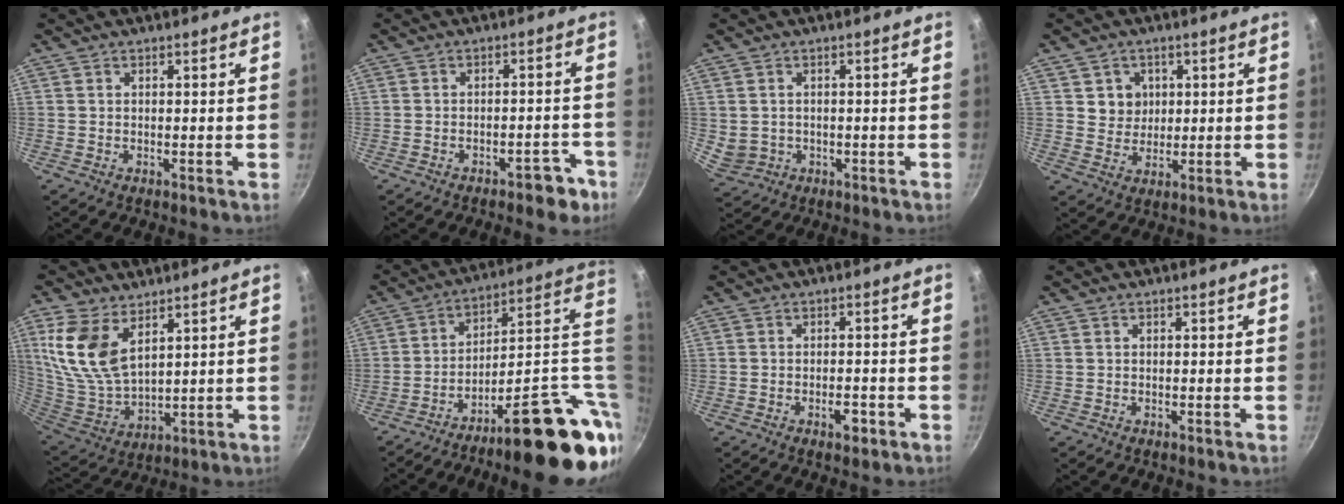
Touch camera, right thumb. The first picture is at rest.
{"total": 5.5, "force": [-3.4, 2.7, 3.4], "torque": [-0.018, 0.035, -0.029]}
{"total": 3.8, "force": [-0.2, 3.4, 1.9], "torque": [-0.031, 0.004, 0.014]}
{"total": 5.1, "force": [1.5, 4.6, 1.4], "torque": [0.003, -0.005, 0.028]}
{"total": 14.2, "force": [6.5, 7.8, 10.0], "torque": [-0.199, -0.038, 0.141]}
{"total": 26.9, "force": [-7.1, 9.3, 24.3], "torque": [-0.288, 0.040, -0.103]}
{"total": 3.1, "force": [-1.6, 1.4, 2.2], "torque": [-0.024, 0.012, -0.022]}
{"total": 0.0}